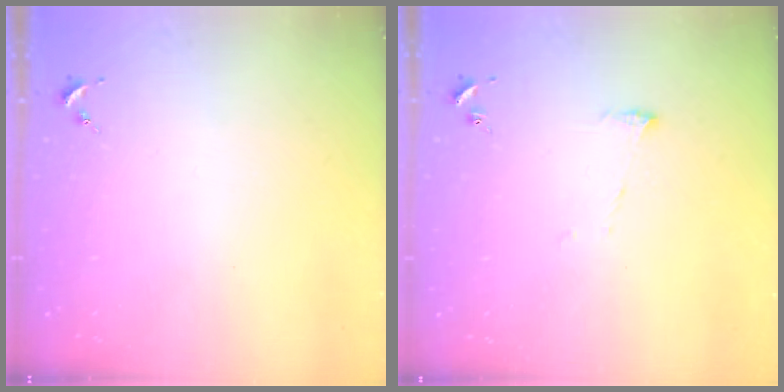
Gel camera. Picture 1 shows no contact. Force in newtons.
{"total": 7.1, "press": 7.0, "slide": 0.4}